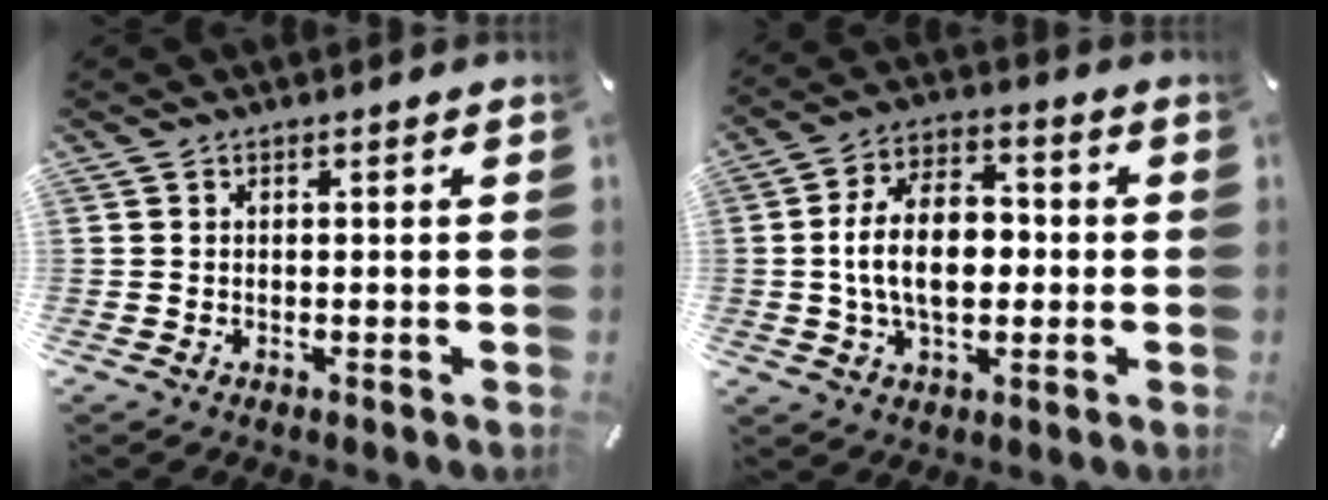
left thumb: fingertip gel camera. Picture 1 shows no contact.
{"total": 13.2, "force": [-0.8, 8.3, 10.2], "torque": [-0.196, 0.010, -0.016]}